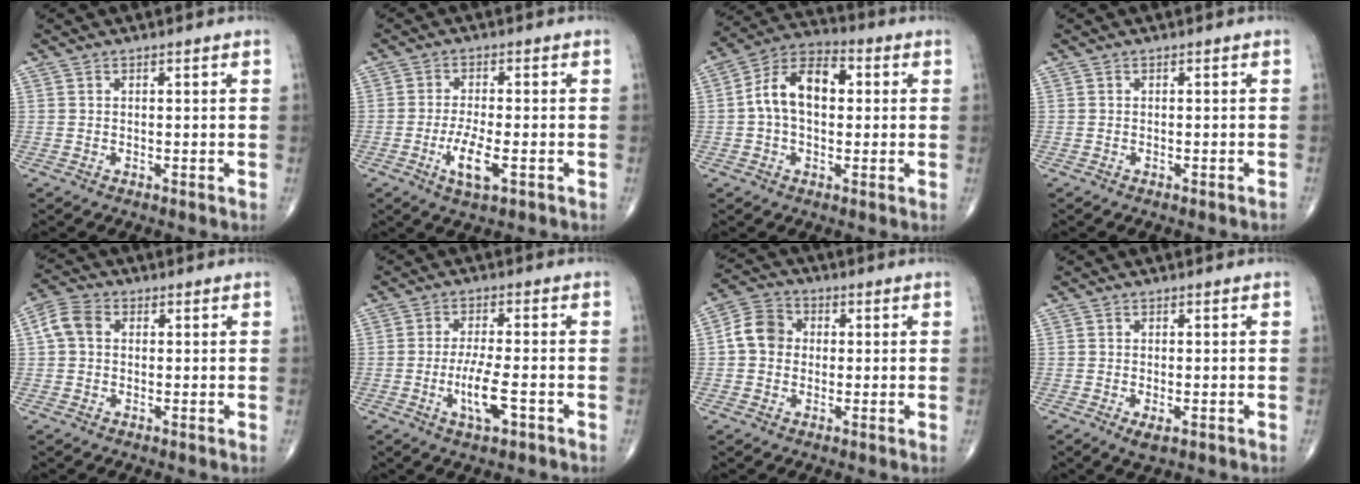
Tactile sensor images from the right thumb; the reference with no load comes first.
{"total": 6.2, "force": [-2.2, 1.8, 5.5], "torque": [-0.109, -0.001, -0.037]}
{"total": 12.0, "force": [1.1, 7.5, 9.3], "torque": [-0.155, 0.033, 0.009]}
{"total": 0.9, "force": [-0.7, 0.0, 0.5], "torque": [-0.013, 0.006, -0.005]}
{"total": 5.0, "force": [0.6, 3.8, 3.2], "torque": [-0.066, 0.017, 0.007]}
{"total": 6.8, "force": [-2.3, 1.8, 6.1], "torque": [-0.121, 0.003, -0.041]}
{"total": 6.8, "force": [0.2, 5.8, 3.5], "torque": [-0.051, 0.019, -0.009]}
{"total": 2.3, "force": [-1.0, 0.9, 1.9], "torque": [-0.034, -0.005, -0.014]}